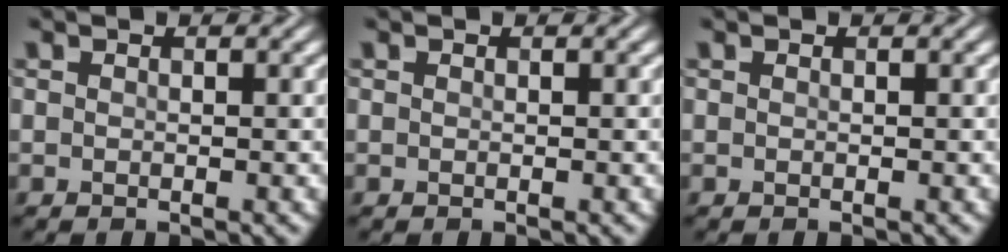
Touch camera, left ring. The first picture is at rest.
{"total": 0.0}
{"total": 0.0}